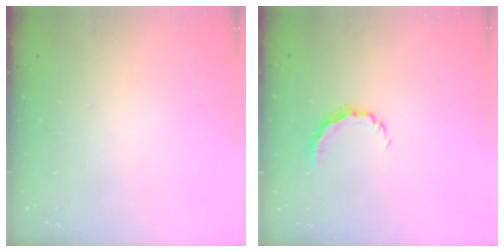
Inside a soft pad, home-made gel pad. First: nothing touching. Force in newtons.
{"total": 4.7, "press": 4.7, "slide": 0.6}